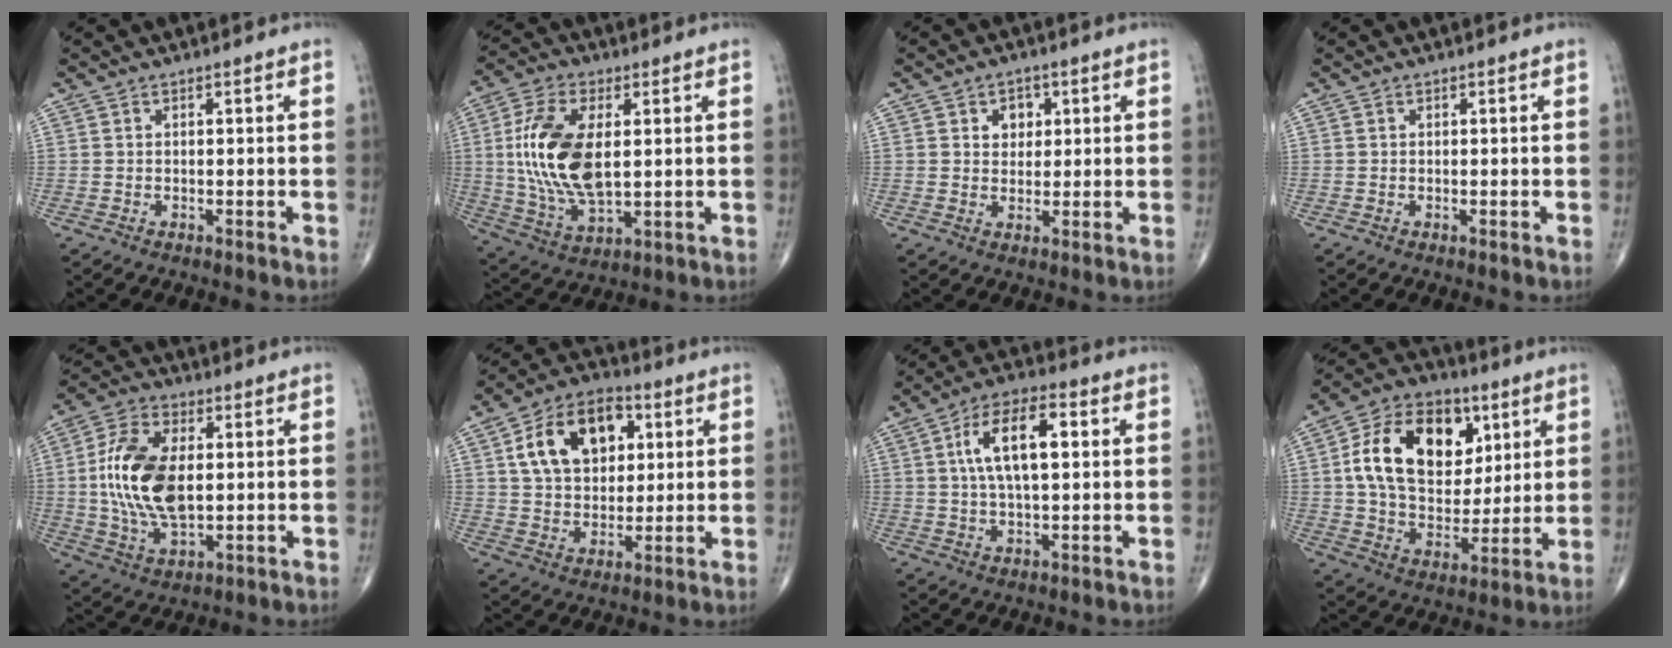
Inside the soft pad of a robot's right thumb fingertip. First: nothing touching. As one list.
[{"total": 16.7, "force": [1.9, 8.4, 14.3], "torque": [-0.290, -0.009, 0.041]}, {"total": 4.0, "force": [1.4, 3.2, 2.0], "torque": [-0.004, -0.004, 0.018]}, {"total": 0.0}, {"total": 16.0, "force": [1.0, 8.6, 13.4], "torque": [-0.266, 0.000, 0.020]}, {"total": 15.9, "force": [4.9, 10.5, 10.8], "torque": [-0.154, 0.003, 0.081]}, {"total": 11.9, "force": [2.4, 5.2, 10.4], "torque": [-0.181, 0.014, 0.038]}, {"total": 20.9, "force": [5.8, 14.1, 14.3], "torque": [-0.218, -0.008, 0.099]}]